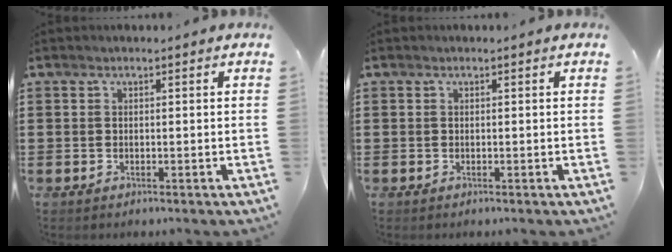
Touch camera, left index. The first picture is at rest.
{"total": 0.0}